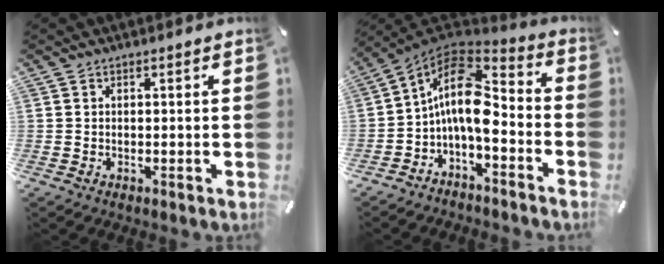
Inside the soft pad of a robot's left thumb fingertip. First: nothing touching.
{"total": 13.4, "force": [-1.3, 7.3, 11.2], "torque": [-0.235, 0.003, -0.025]}